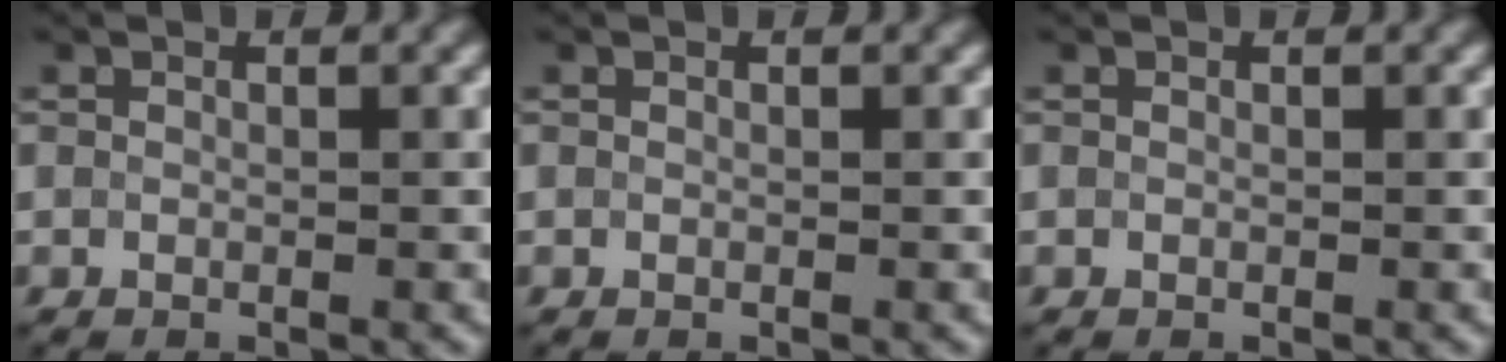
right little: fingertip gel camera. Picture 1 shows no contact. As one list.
[{"total": 0.0}, {"total": 0.0}]